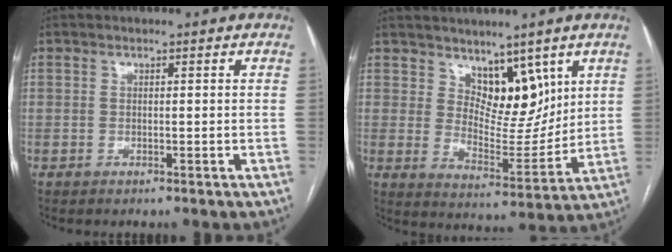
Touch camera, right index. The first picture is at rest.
{"total": 8.6, "force": [5.3, 4.5, 4.9], "torque": [-0.071, -0.006, 0.101]}